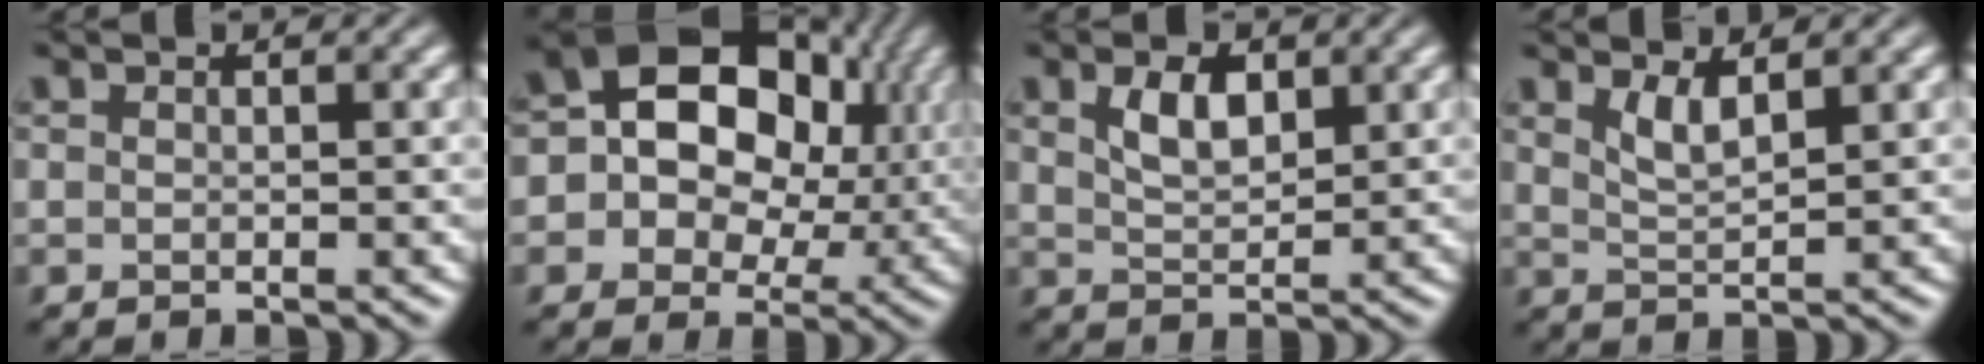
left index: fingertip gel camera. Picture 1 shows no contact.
{"total": 14.7, "force": [3.1, 11.2, 9.0], "torque": [-0.151, 0.029, 0.042]}
{"total": 3.3, "force": [1.5, 1.7, 2.4], "torque": [-0.050, 0.001, 0.031]}
{"total": 2.2, "force": [1.5, 0.6, 1.6], "torque": [-0.031, -0.007, 0.031]}